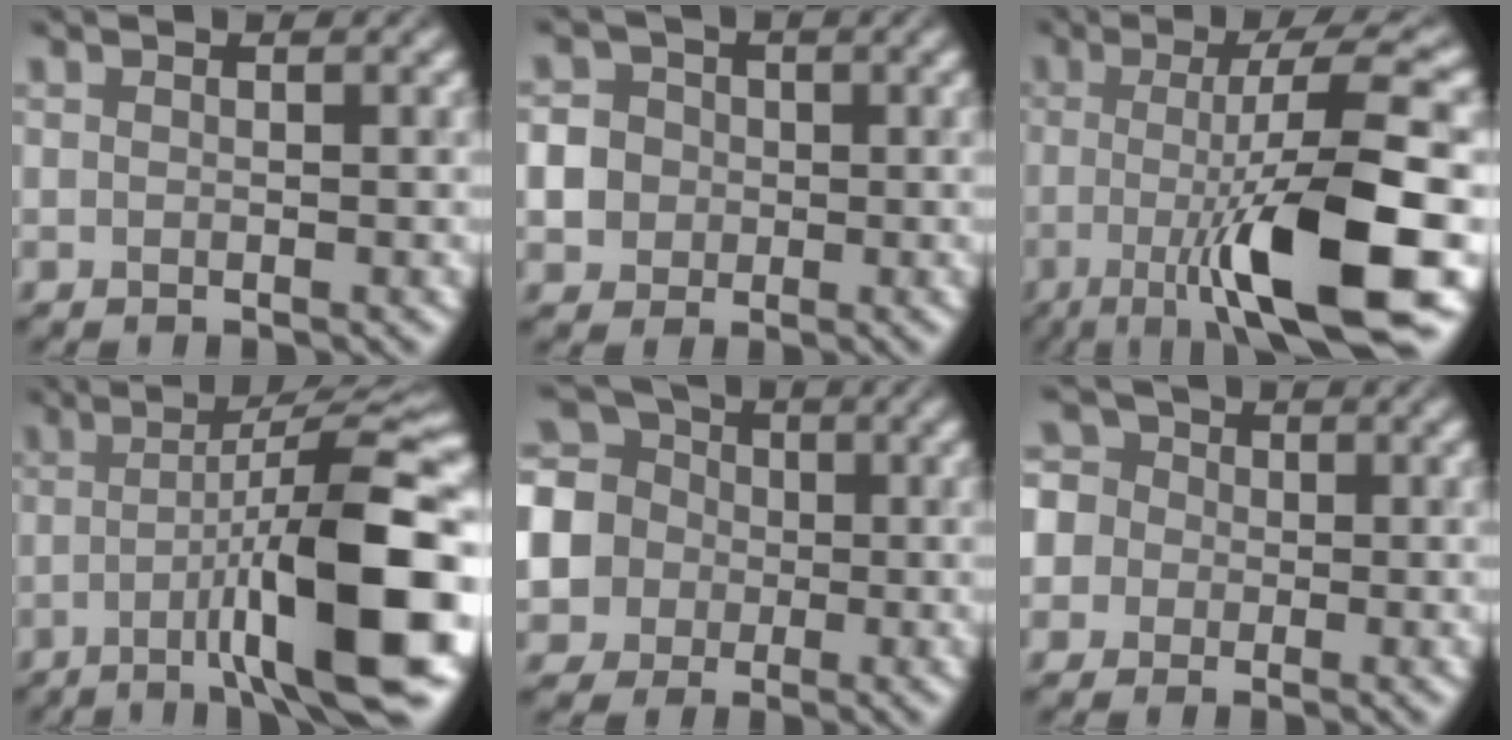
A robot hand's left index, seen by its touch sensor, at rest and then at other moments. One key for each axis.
{"total": 5.8, "fx": -0.8, "fy": 5.5, "fz": 1.7, "tx": -0.023, "ty": 0.014, "tz": -0.035}
{"total": 12.4, "fx": -2.8, "fy": 2.3, "fz": 11.9, "tx": -0.166, "ty": 0.001, "tz": -0.050}
{"total": 12.8, "fx": -3.1, "fy": 2.2, "fz": 12.3, "tx": -0.172, "ty": 0.010, "tz": -0.044}
{"total": 8.4, "fx": -0.4, "fy": 7.9, "fz": 2.8, "tx": -0.093, "ty": 0.016, "tz": -0.038}
{"total": 6.4, "fx": -0.6, "fy": 6.2, "fz": 1.7, "tx": -0.038, "ty": 0.033, "tz": -0.050}